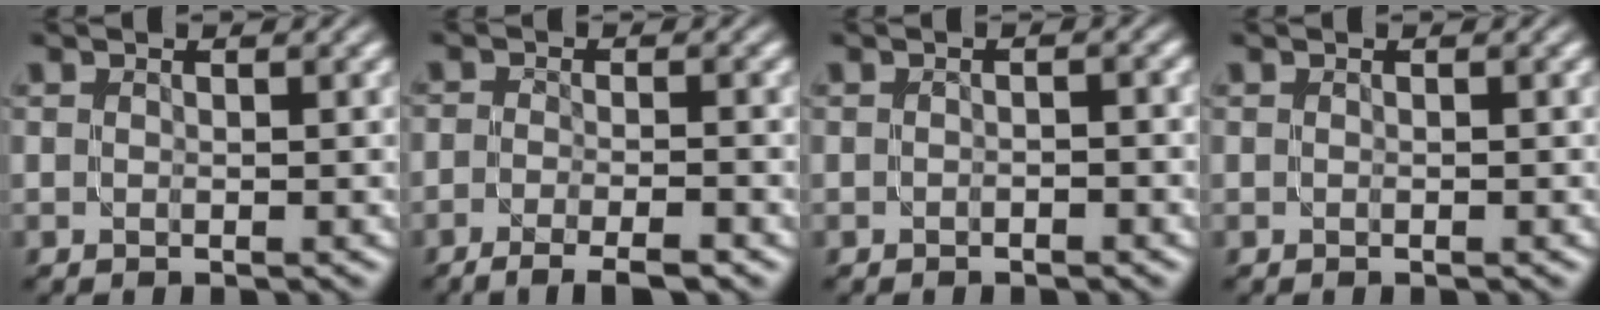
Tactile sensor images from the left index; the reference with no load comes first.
{"total": 4.7, "force": [-3.3, 1.1, 3.2], "torque": [-0.049, 0.001, -0.055]}
{"total": 1.0, "force": [-0.6, 0.2, 0.7], "torque": [-0.012, 0.002, -0.012]}
{"total": 0.0}